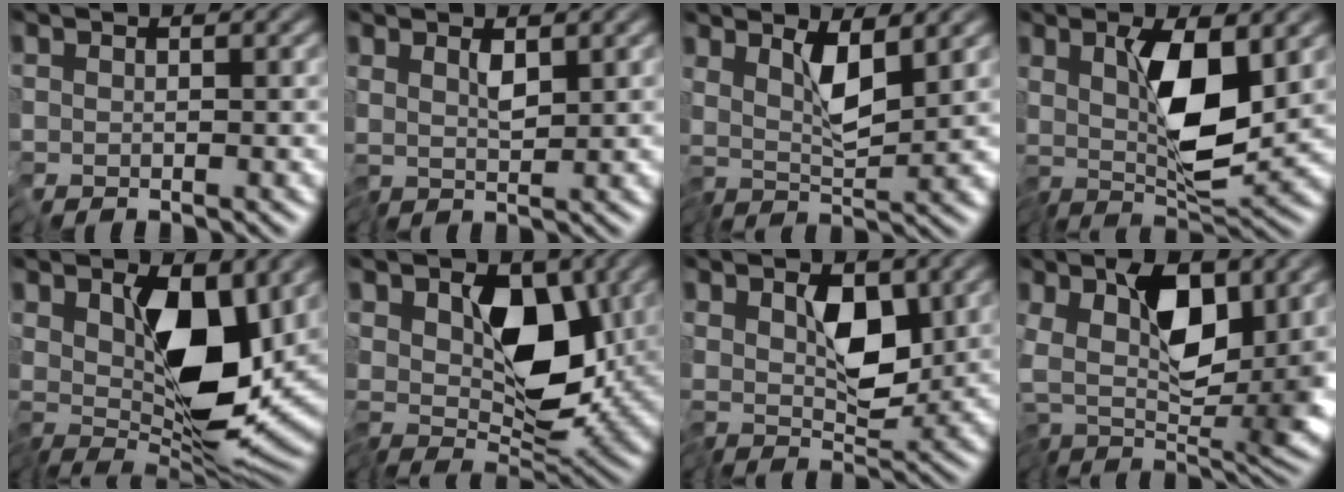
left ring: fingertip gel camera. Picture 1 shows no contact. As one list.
[{"total": 1.6, "force": [0.6, 0.1, 1.5], "torque": [-0.031, -0.005, 0.015]}, {"total": 3.4, "force": [1.3, 0.2, 3.1], "torque": [-0.054, -0.011, 0.026]}, {"total": 5.9, "force": [1.1, 1.4, 5.7], "torque": [-0.100, -0.013, 0.020]}, {"total": 8.9, "force": [1.3, 3.9, 7.9], "torque": [-0.132, -0.026, 0.022]}, {"total": 7.3, "force": [0.7, 3.8, 6.2], "torque": [-0.090, -0.015, 0.007]}, {"total": 4.2, "force": [0.7, 2.1, 3.6], "torque": [-0.056, -0.018, 0.014]}, {"total": 8.7, "force": [3.0, 3.1, 7.6], "torque": [-0.125, -0.007, 0.048]}]